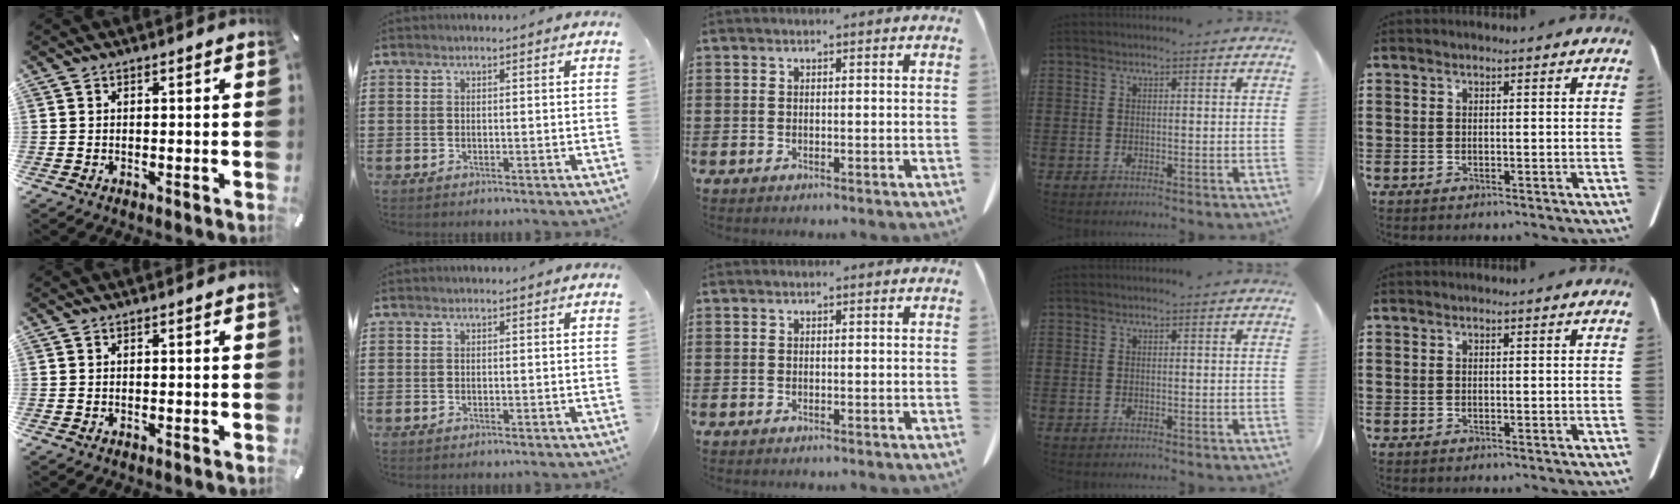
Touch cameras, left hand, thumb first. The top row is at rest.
{}